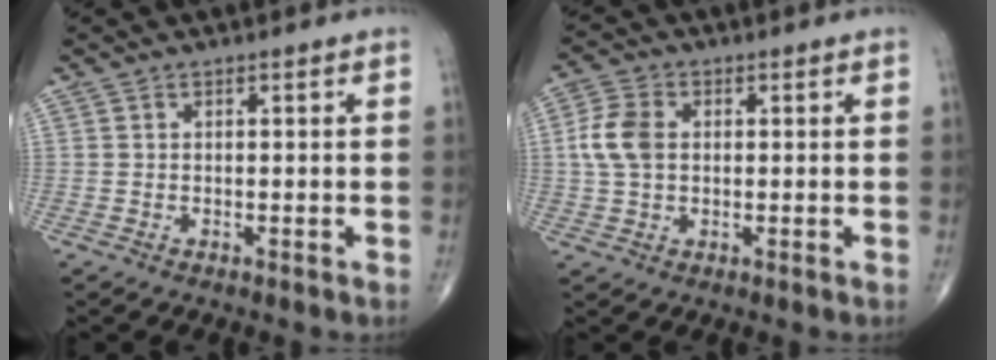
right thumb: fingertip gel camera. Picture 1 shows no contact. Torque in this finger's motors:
{"motor_torque": [-0.28, 0.42, 0.77, 0.12, 0.07]}